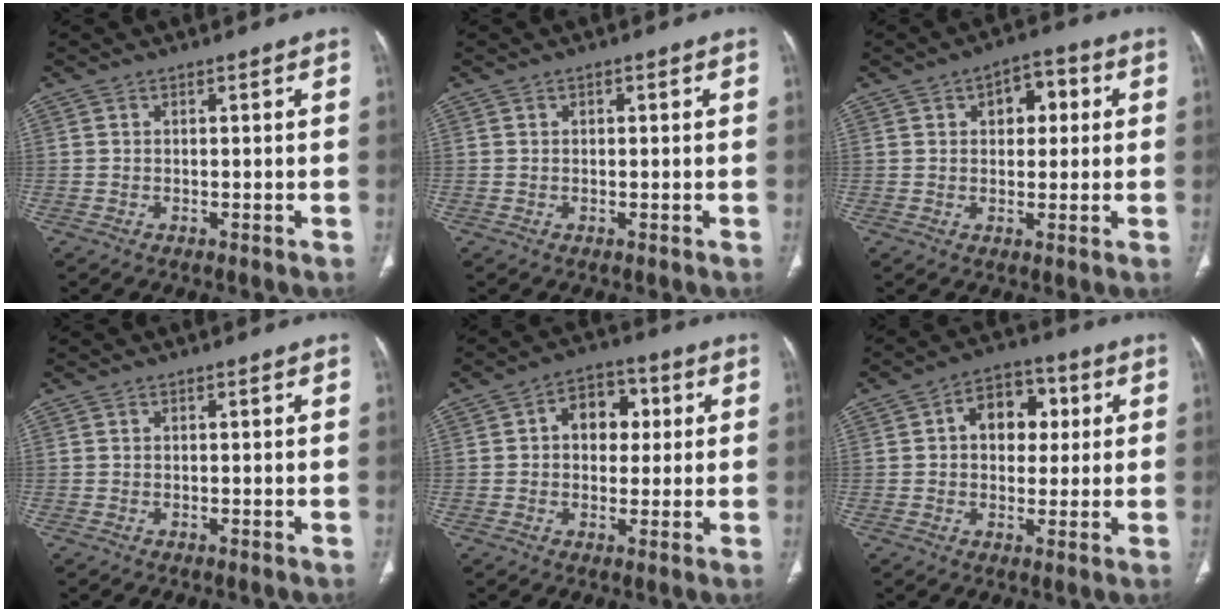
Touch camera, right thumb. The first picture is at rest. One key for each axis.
{"total": 0.6, "fx": 0.2, "fy": 0.4, "fz": 0.4, "tx": -0.004, "ty": 0.001, "tz": 0.003}
{"total": 6.8, "fx": 2.0, "fy": 4.3, "fz": 4.9, "tx": -0.038, "ty": 0.008, "tz": 0.023}
{"total": 0.0}
{"total": 8.7, "fx": 1.7, "fy": 6.3, "fz": 5.8, "tx": -0.046, "ty": 0.012, "tz": 0.021}
{"total": 10.0, "fx": 2.1, "fy": 7.1, "fz": 6.7, "tx": -0.060, "ty": 0.012, "tz": 0.027}